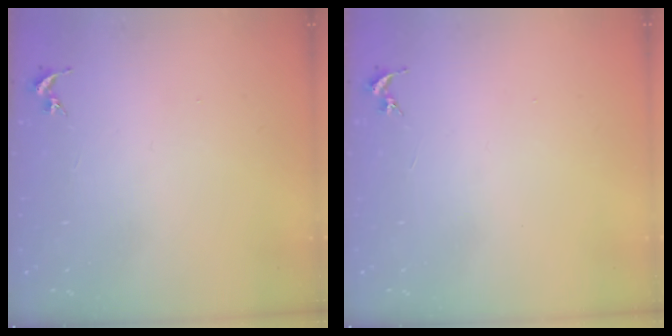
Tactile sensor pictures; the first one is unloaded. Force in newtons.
{"total": 0.0}